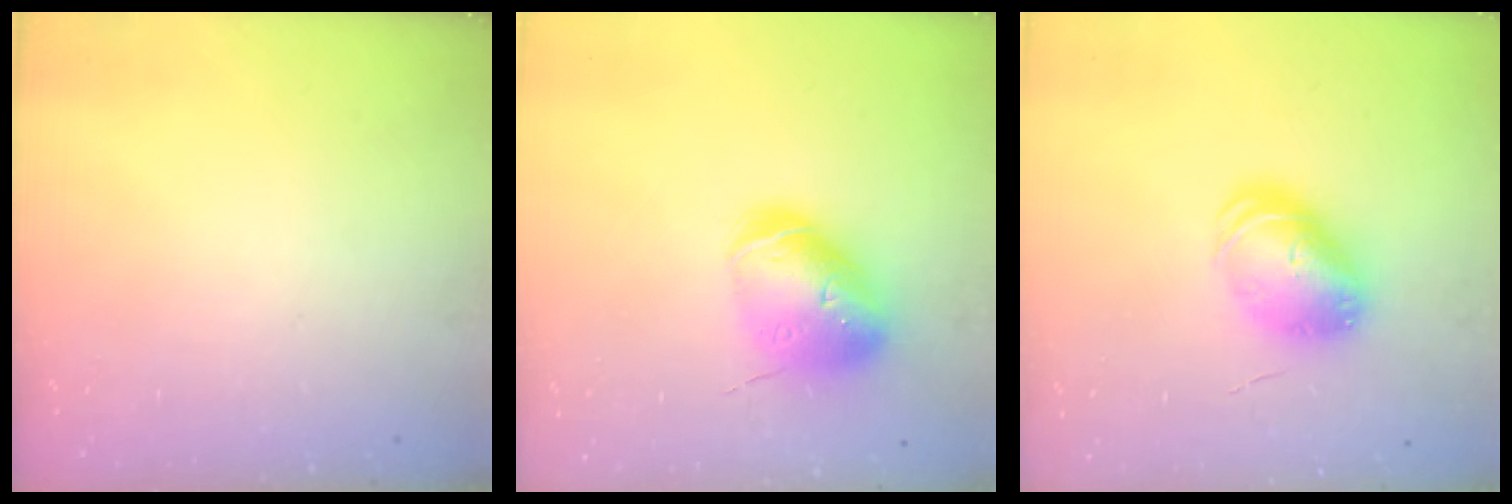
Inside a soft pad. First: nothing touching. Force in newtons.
{"total": 15.6, "press": 15.3, "slide": 2.7}
{"total": 9.6, "press": 9.6, "slide": 0.6}